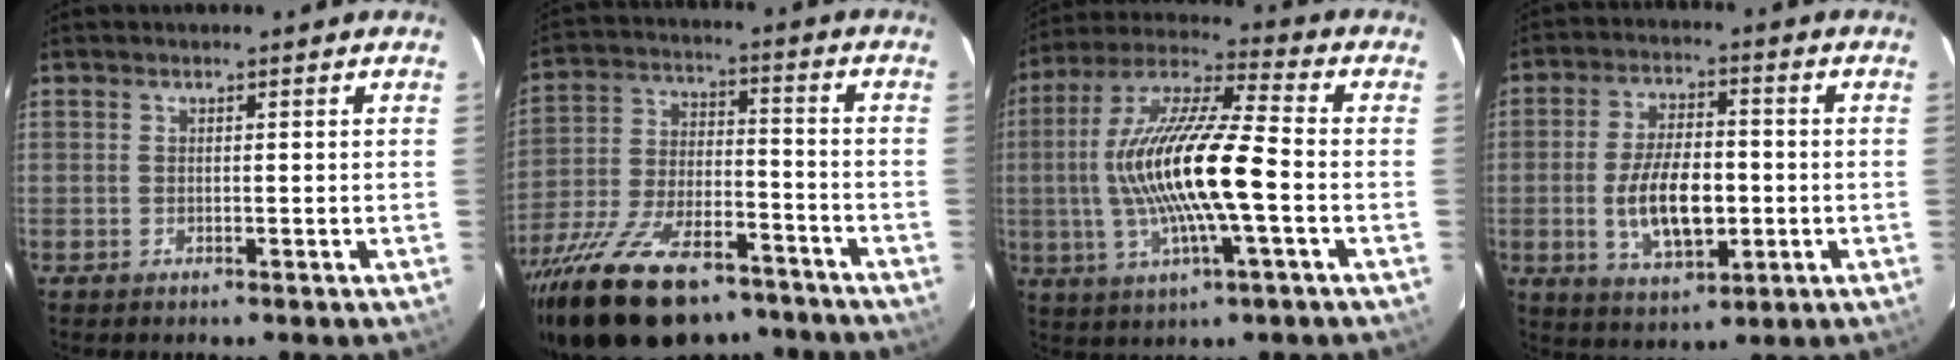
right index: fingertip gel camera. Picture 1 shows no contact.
{"total": 25.5, "force": [-18.7, 10.6, 13.7], "torque": [-0.272, -0.024, -0.293]}
{"total": 18.1, "force": [-2.1, 3.0, 17.8], "torque": [-0.345, 0.004, -0.044]}
{"total": 11.6, "force": [-2.0, 5.6, 9.9], "torque": [-0.193, -0.004, -0.026]}